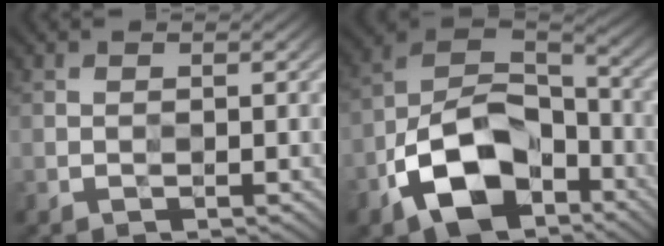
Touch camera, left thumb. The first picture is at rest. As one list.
[{"total": 12.2, "force": [-6.7, 7.2, 7.1], "torque": [-0.142, -0.012, -0.142]}]